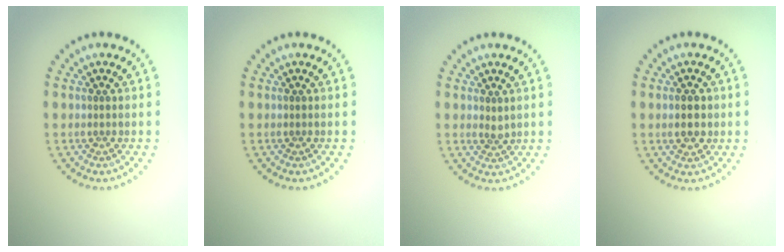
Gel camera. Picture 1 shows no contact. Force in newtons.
{"total": 0.0}
{"total": 0.9, "press": 0.7, "slide": 0.6}
{"total": 2.1, "press": 2.1, "slide": 0.1}